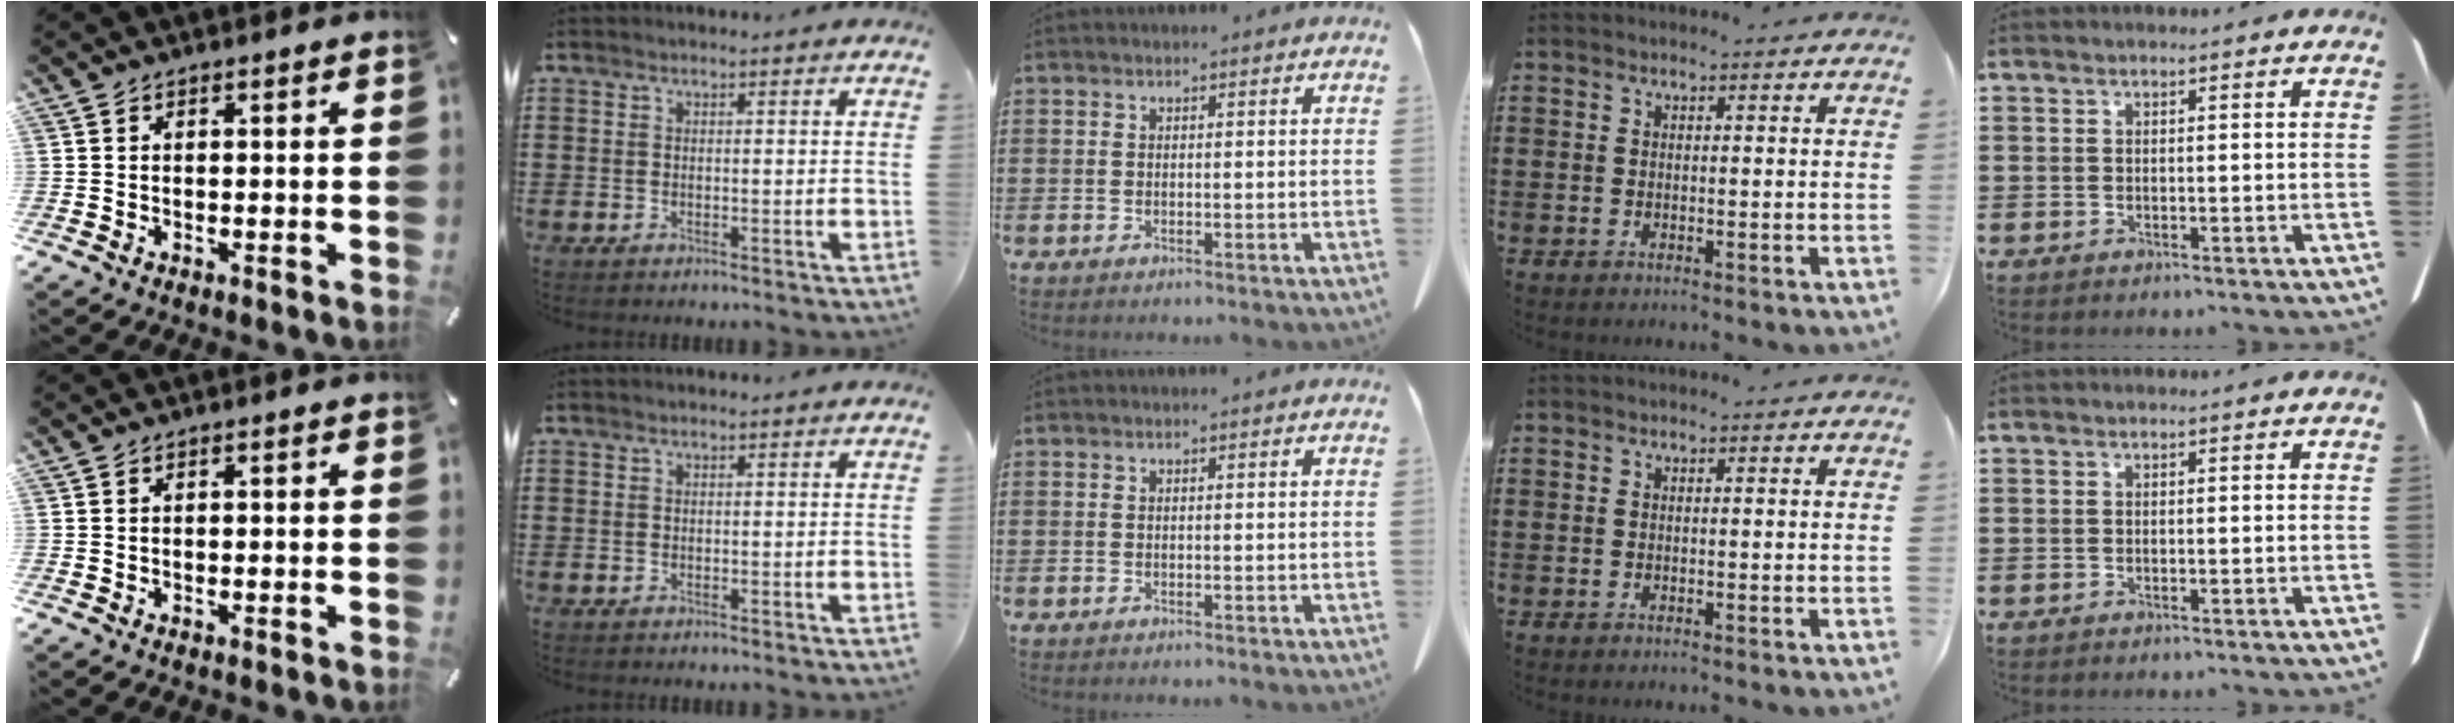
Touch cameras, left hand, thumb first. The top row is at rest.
{}